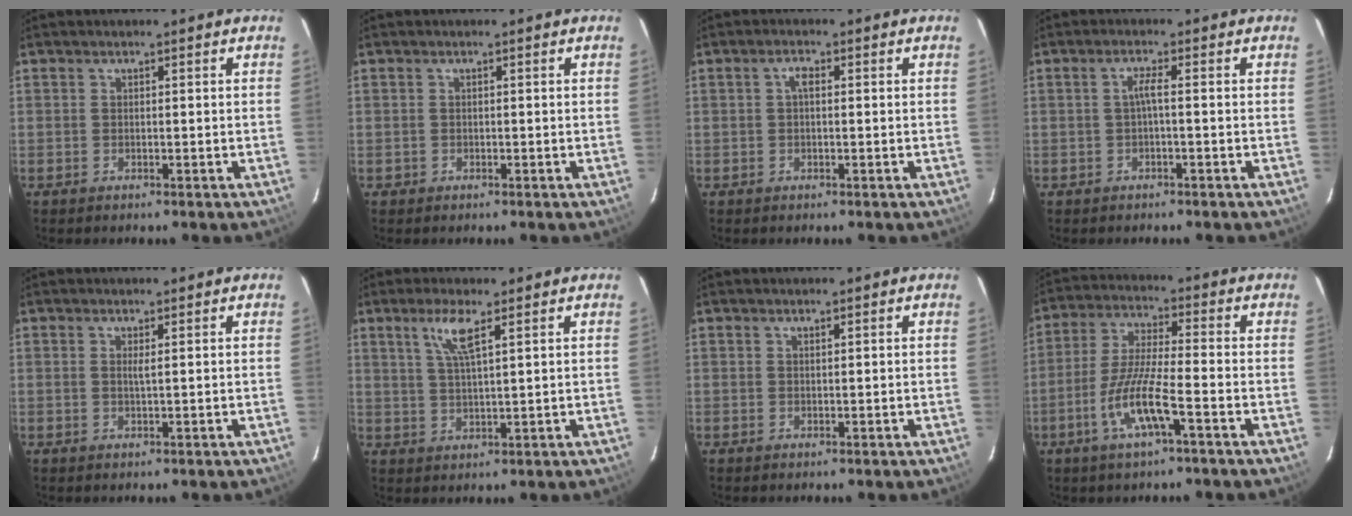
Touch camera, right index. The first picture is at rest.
{"total": 0.9, "force": [-0.2, 0.9, 0.0], "torque": [0.002, 0.004, -0.001]}
{"total": 1.6, "force": [0.2, 0.7, 1.5], "torque": [-0.029, 0.007, 0.001]}
{"total": 1.7, "force": [-0.5, -0.2, 1.6], "torque": [-0.032, 0.004, -0.010]}
{"total": 0.9, "force": [0.3, -0.2, 0.8], "torque": [-0.016, -0.001, 0.004]}
{"total": 5.2, "force": [2.8, 0.6, 4.3], "torque": [-0.088, 0.000, 0.056]}
{"total": 0.0}
{"total": 9.7, "force": [-4.5, 0.7, 8.6], "torque": [-0.183, -0.004, -0.088]}